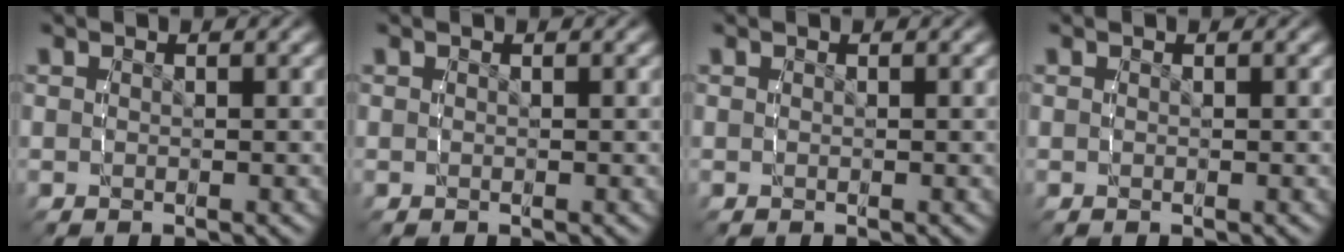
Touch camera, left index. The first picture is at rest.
{"total": 0.0}
{"total": 0.0}
{"total": 0.0}